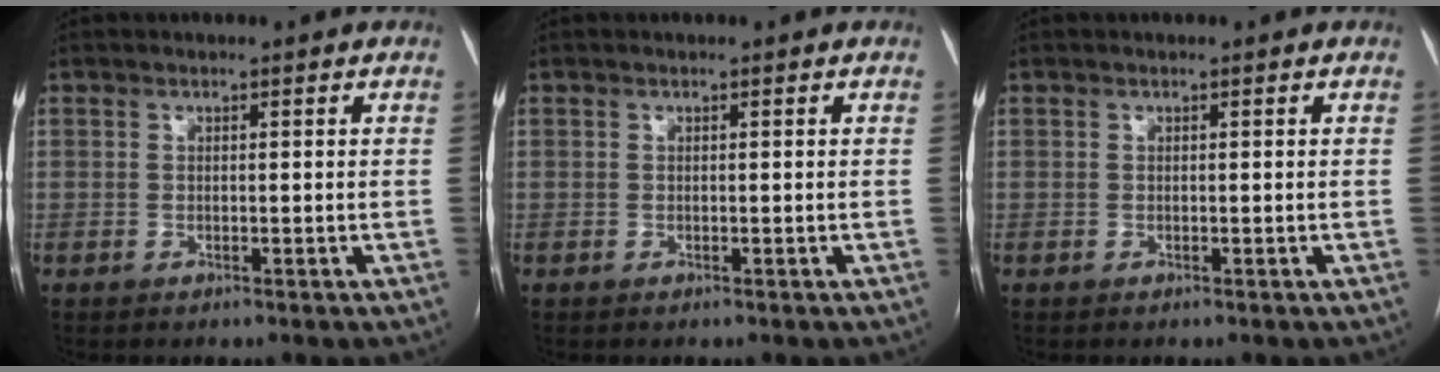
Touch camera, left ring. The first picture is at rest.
{"total": 0.0}
{"total": 0.0}